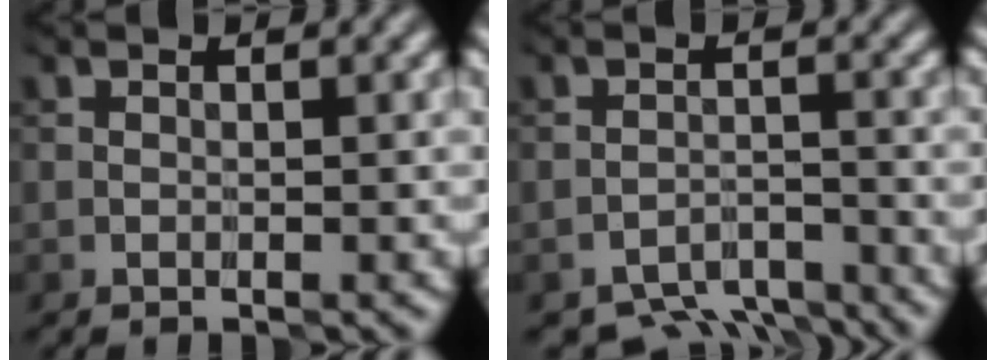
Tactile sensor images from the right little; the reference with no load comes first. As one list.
[{"total": 6.0, "force": [-5.5, 1.8, 1.5], "torque": [-0.020, -0.013, -0.088]}]